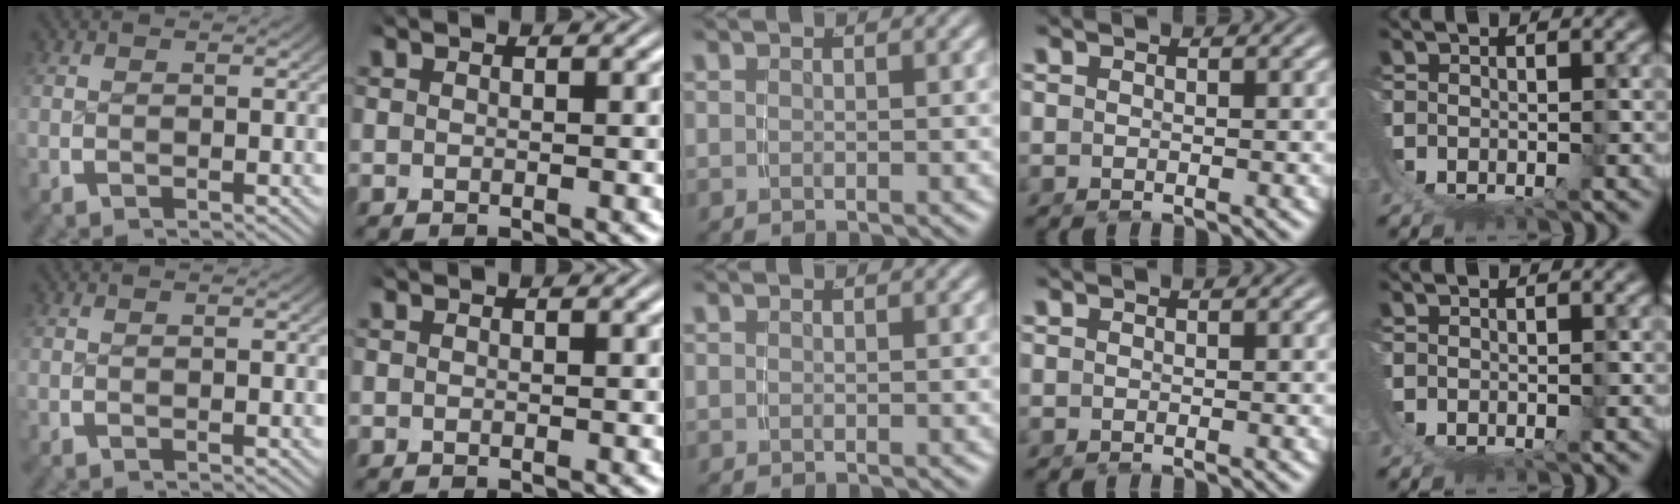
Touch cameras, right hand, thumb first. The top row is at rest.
{}